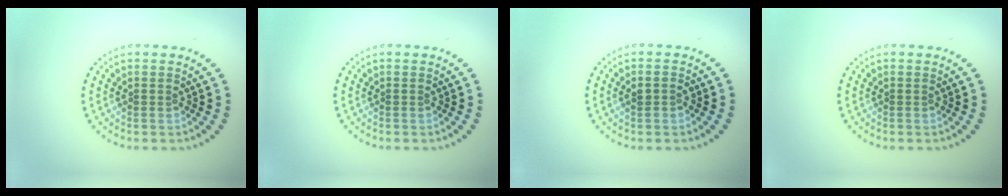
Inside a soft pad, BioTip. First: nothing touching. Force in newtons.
{"total": 0.0}
{"total": 1.3, "press": 1.2, "slide": 0.3}
{"total": 0.0}